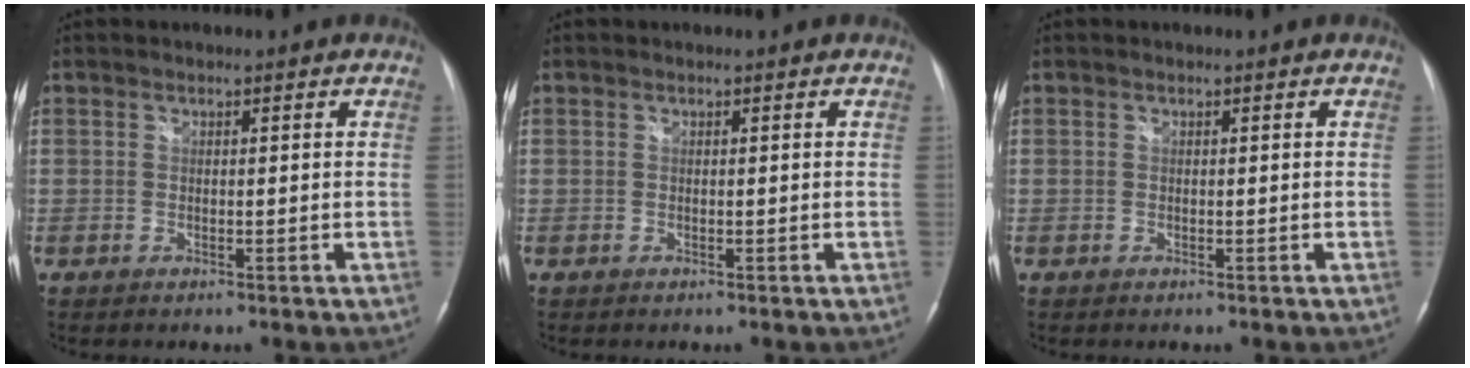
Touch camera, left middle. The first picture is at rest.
{"total": 0.0}
{"total": 0.0}